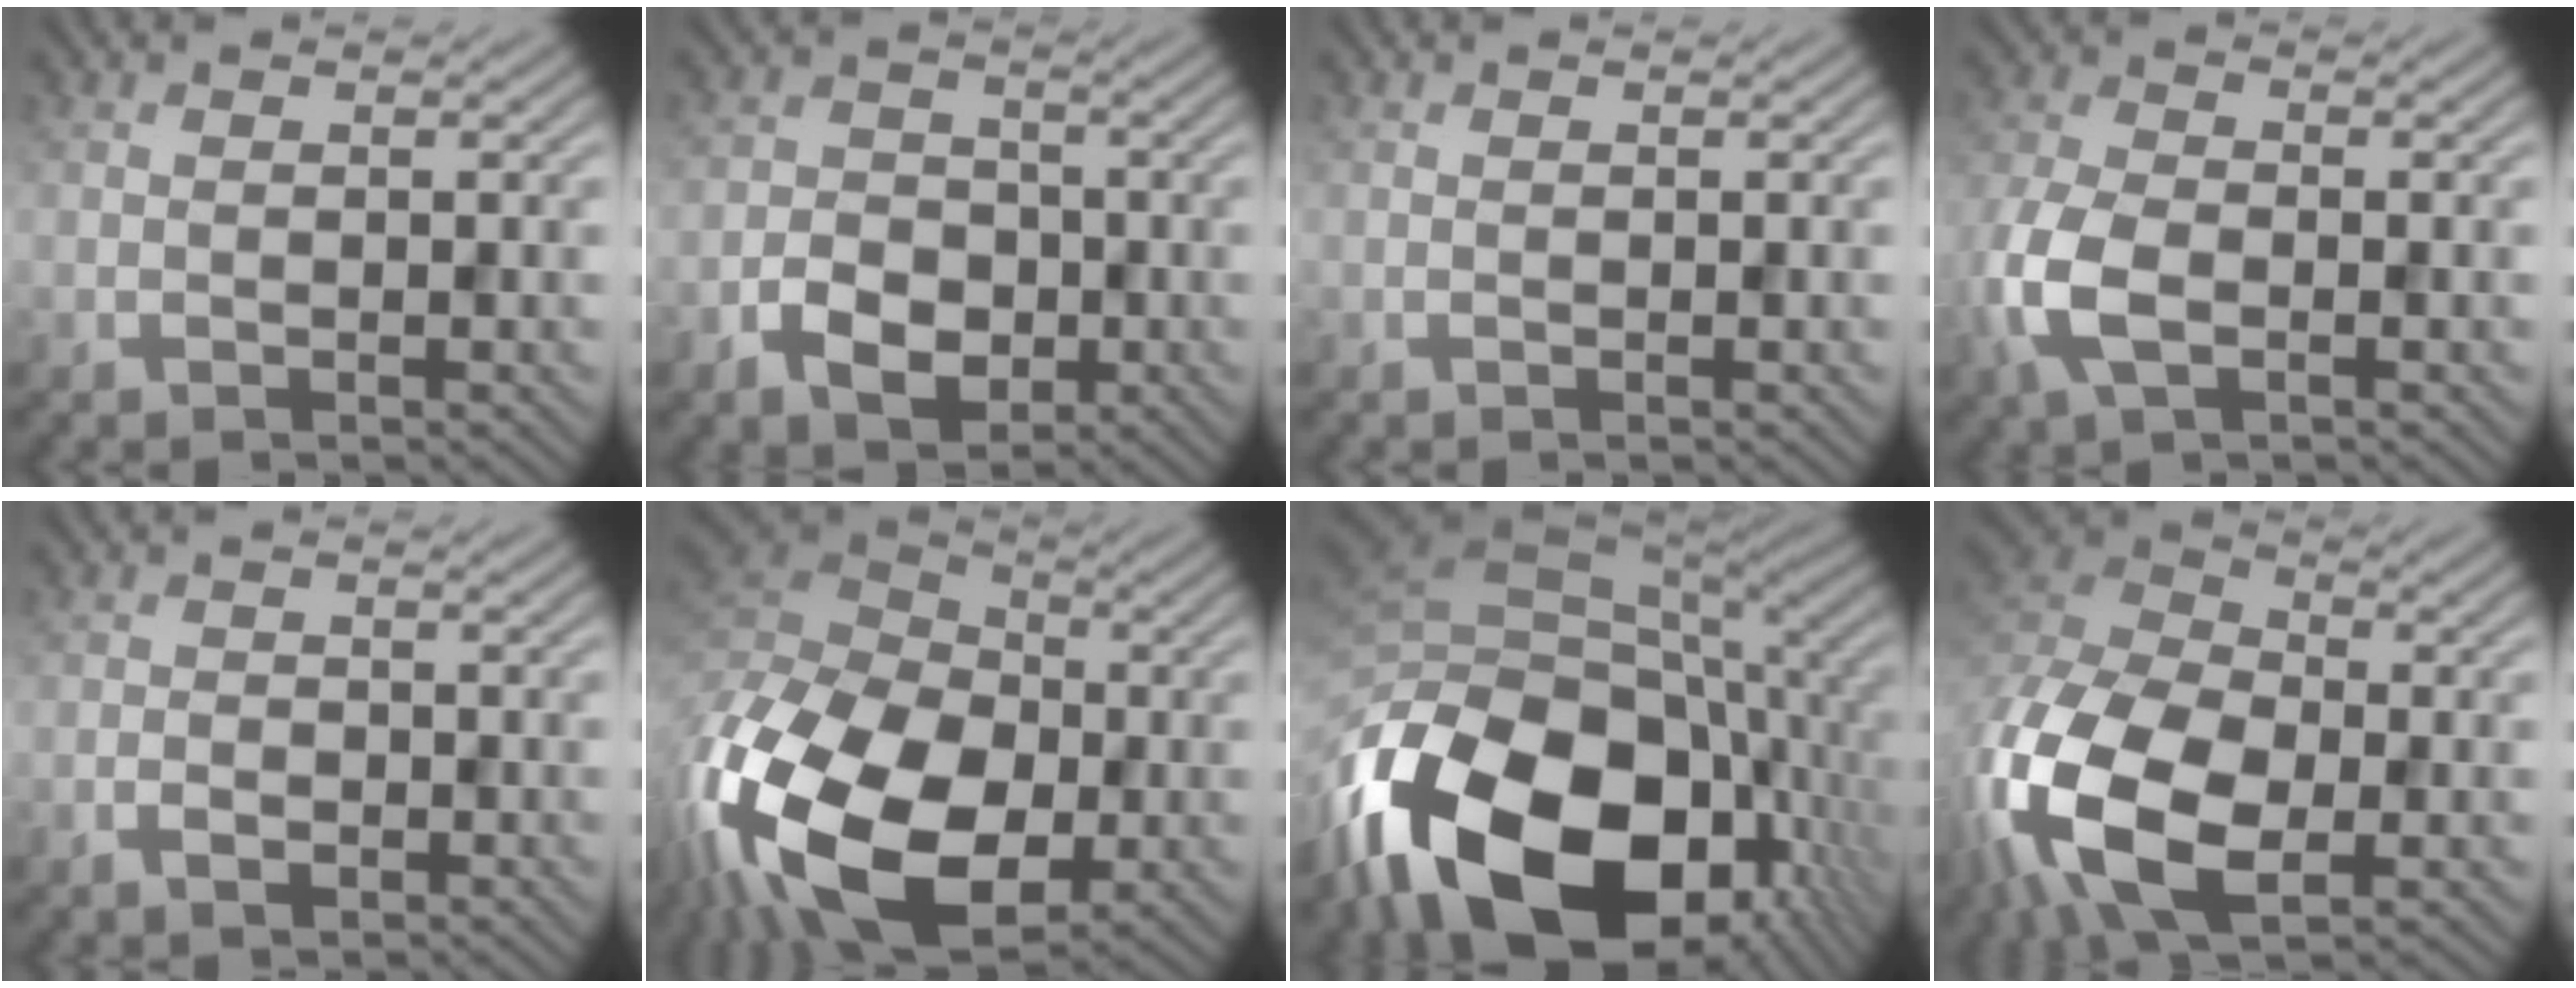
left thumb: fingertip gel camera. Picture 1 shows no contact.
{"total": 5.2, "force": [-2.3, 3.6, 3.0], "torque": [-0.059, -0.002, -0.046]}
{"total": 0.0}
{"total": 7.0, "force": [-2.4, 3.8, 5.4], "torque": [-0.145, -0.003, -0.054]}
{"total": 2.0, "force": [-1.1, 1.2, 1.2], "torque": [-0.024, -0.002, -0.020]}
{"total": 20.6, "force": [-7.5, 12.6, 14.5], "torque": [-0.353, -0.029, -0.128]}
{"total": 20.9, "force": [-8.7, 12.4, 14.4], "torque": [-0.308, -0.054, -0.114]}
{"total": 17.3, "force": [-6.0, 10.2, 12.6], "torque": [-0.314, -0.025, -0.122]}